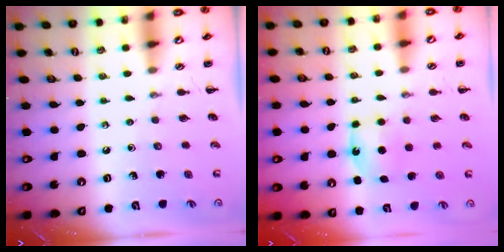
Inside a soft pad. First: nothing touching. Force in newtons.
{"total": 5.5, "press": 5.4, "slide": 1.3}